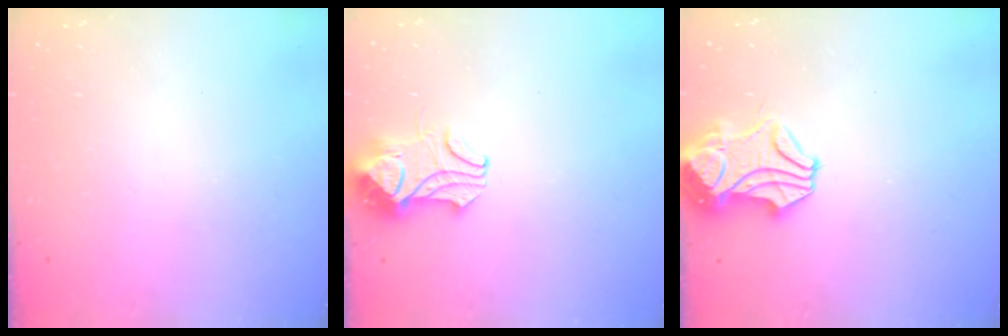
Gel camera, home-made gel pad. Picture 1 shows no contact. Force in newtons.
{"total": 2.4, "press": 2.2, "slide": 0.9}
{"total": 1.8, "press": 0.9, "slide": 1.5}